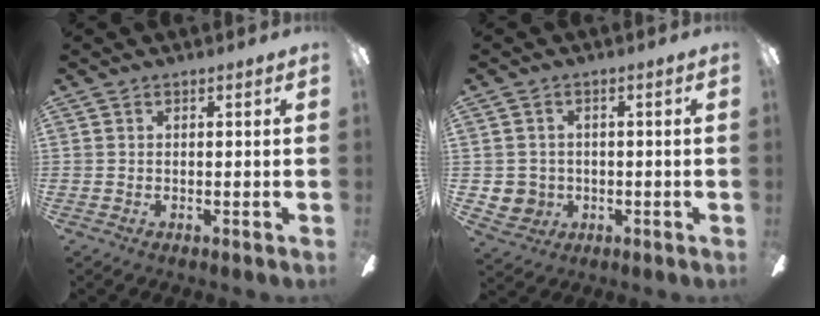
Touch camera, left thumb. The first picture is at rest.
{"total": 3.8, "force": [0.1, 3.8, 0.2], "torque": [-0.014, 0.008, 0.005]}